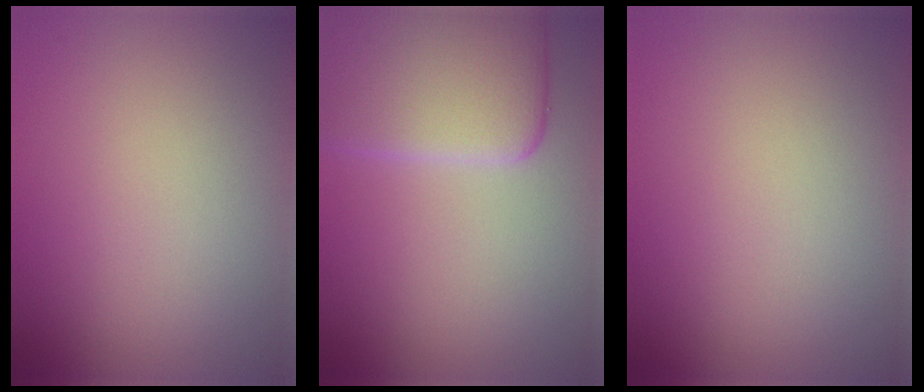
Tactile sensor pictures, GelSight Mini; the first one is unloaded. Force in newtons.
{"total": 7.6, "press": 7.6, "slide": 0.5}
{"total": 0.0}